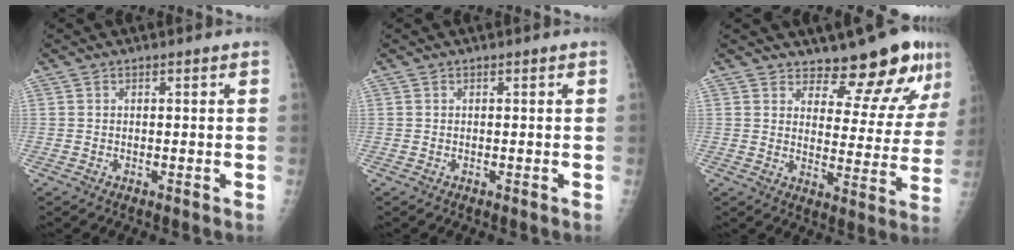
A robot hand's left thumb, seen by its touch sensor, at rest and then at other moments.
{"total": 0.0}
{"total": 12.7, "force": [10.6, 4.0, 5.7], "torque": [-0.038, -0.090, 0.136]}